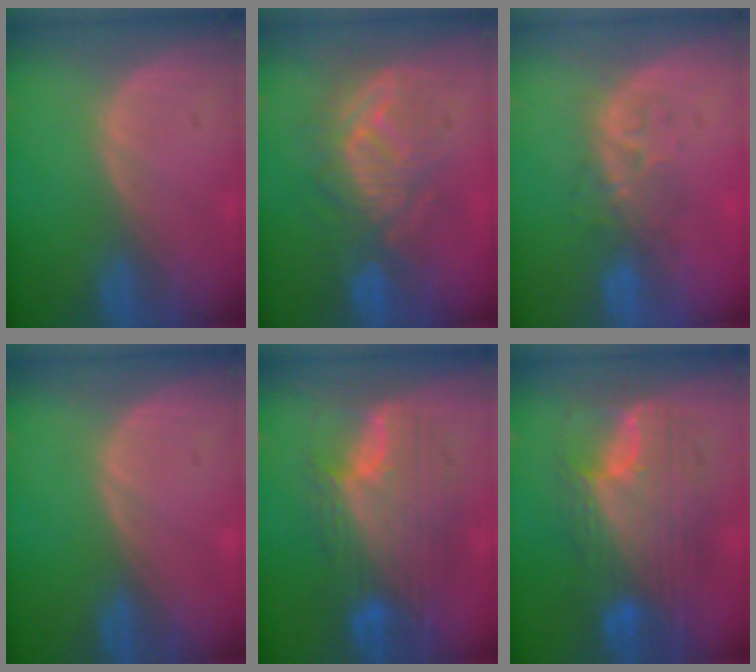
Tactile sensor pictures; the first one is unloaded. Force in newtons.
{"total": 9.0, "press": 8.9, "slide": 1.0}
{"total": 4.6, "press": 4.5, "slide": 1.1}
{"total": 0.0}
{"total": 10.9, "press": 10.9, "slide": 0.8}
{"total": 11.8, "press": 11.7, "slide": 1.1}